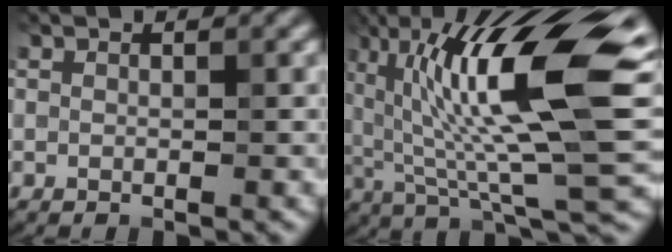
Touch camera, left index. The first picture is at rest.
{"total": 14.9, "force": [3.7, 3.2, 14.1], "torque": [-0.233, 0.014, 0.062]}